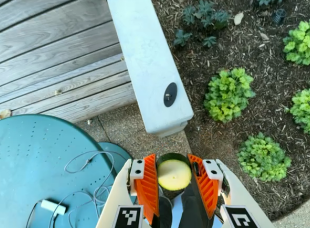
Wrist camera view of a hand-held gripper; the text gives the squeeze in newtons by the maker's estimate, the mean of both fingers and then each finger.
{"total": 13.5, "left": 13.2, "right": 13.7}